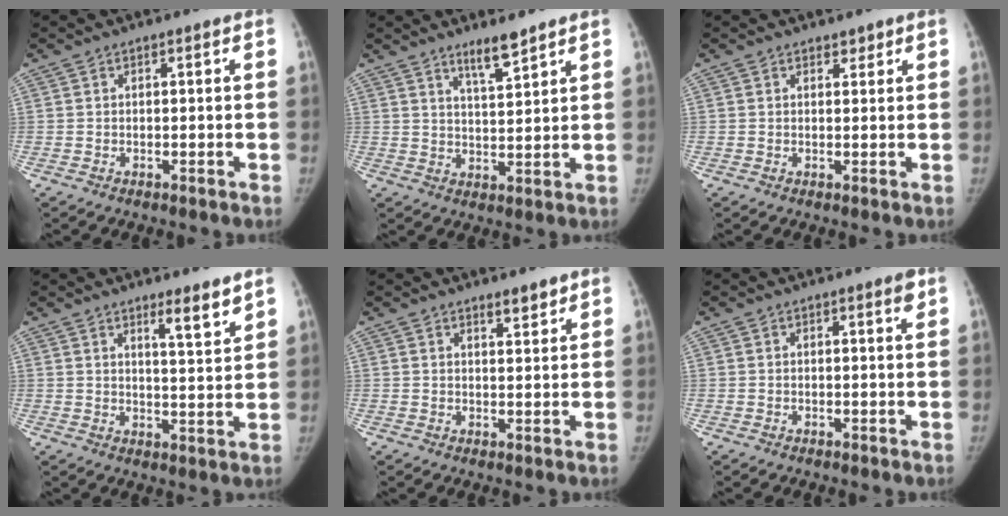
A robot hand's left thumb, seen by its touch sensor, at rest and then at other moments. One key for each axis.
{"total": 5.3, "fx": 4.1, "fy": 0.6, "fz": 3.2, "tx": -0.049, "ty": -0.035, "tz": 0.071}
{"total": 1.2, "fx": 0.9, "fy": 0.7, "fz": 0.2, "tx": 0.008, "ty": -0.006, "tz": 0.011}
{"total": 5.8, "fx": 4.2, "fy": 0.6, "fz": 3.9, "tx": -0.051, "ty": -0.038, "tz": 0.063}
{"total": 2.7, "fx": 2.2, "fy": 0.7, "fz": 1.3, "tx": -0.011, "ty": -0.018, "tz": 0.035}
{"total": 1.5, "fx": 0.9, "fy": 0.2, "fz": 1.1, "tx": -0.015, "ty": -0.005, "tz": 0.013}